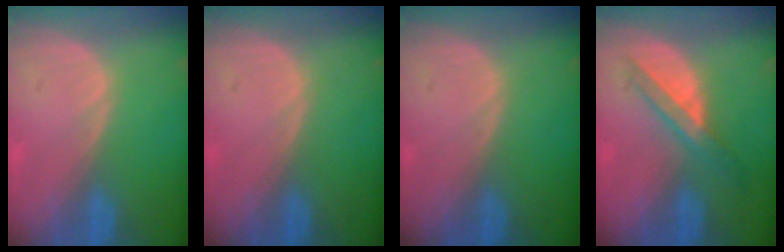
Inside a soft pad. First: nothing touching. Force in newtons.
{"total": 0.0}
{"total": 0.0}
{"total": 5.8, "press": 5.3, "slide": 2.3}